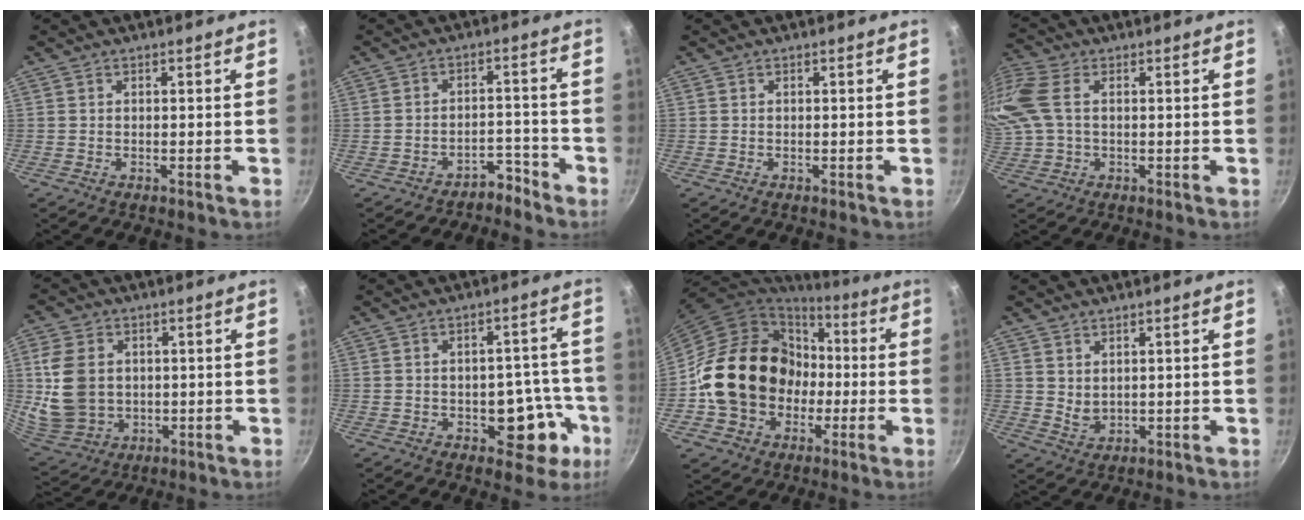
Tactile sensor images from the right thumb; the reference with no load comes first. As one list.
[{"total": 4.3, "force": [-3.6, 1.9, 1.2], "torque": [0.009, 0.047, -0.052]}, {"total": 0.0}, {"total": 11.1, "force": [1.7, 7.1, 8.3], "torque": [-0.193, 0.017, 0.028]}, {"total": 12.8, "force": [1.1, 10.1, 7.9], "torque": [-0.141, -0.008, 0.038]}, {"total": 10.4, "force": [-3.8, 6.1, 7.5], "torque": [-0.034, 0.031, -0.044]}, {"total": 20.7, "force": [-1.3, 17.5, 10.9], "torque": [-0.162, 0.043, -0.011]}, {"total": 2.9, "force": [1.6, 1.8, 1.6], "torque": [-0.024, -0.015, 0.036]}]